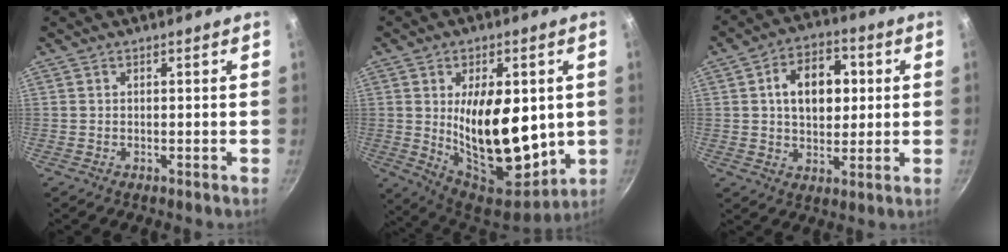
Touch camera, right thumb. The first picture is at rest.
{"total": 20.8, "force": [0.7, 11.2, 17.6], "torque": [-0.241, -0.039, 0.028]}
{"total": 12.4, "force": [2.1, 8.5, 8.8], "torque": [-0.098, 0.009, 0.027]}